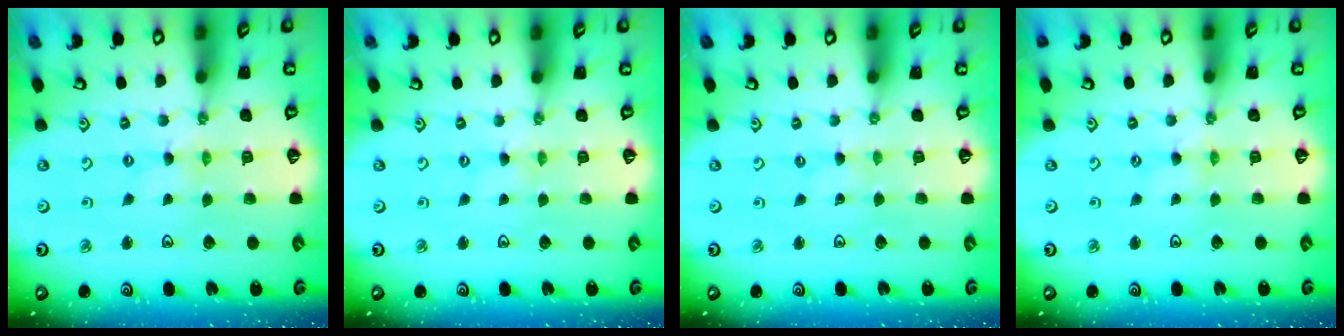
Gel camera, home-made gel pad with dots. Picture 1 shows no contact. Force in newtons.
{"total": 0.0}
{"total": 0.0}
{"total": 0.0}